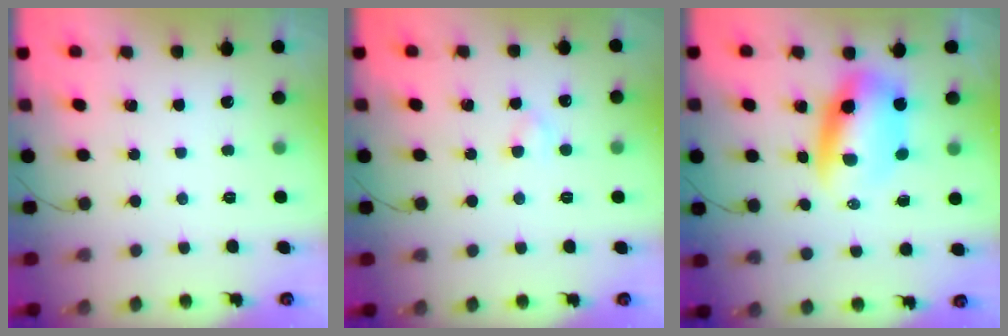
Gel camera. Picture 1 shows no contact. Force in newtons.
{"total": 2.6, "press": 2.4, "slide": 1.0}
{"total": 8.4, "press": 8.1, "slide": 2.1}